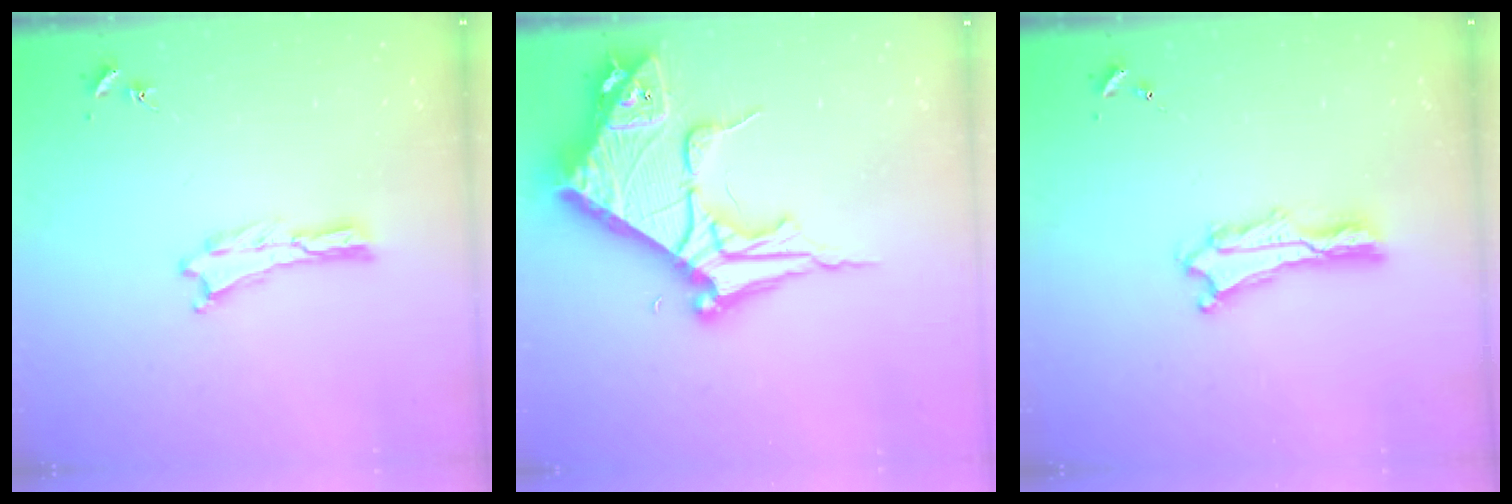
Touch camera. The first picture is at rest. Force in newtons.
{"total": 10.6, "press": 10.6, "slide": 1.1}
{"total": 2.2, "press": 2.2, "slide": 0.3}